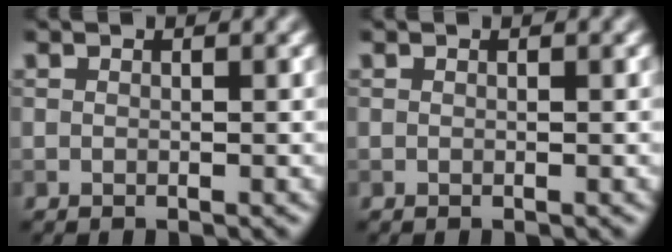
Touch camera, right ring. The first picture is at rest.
{"total": 0.0}